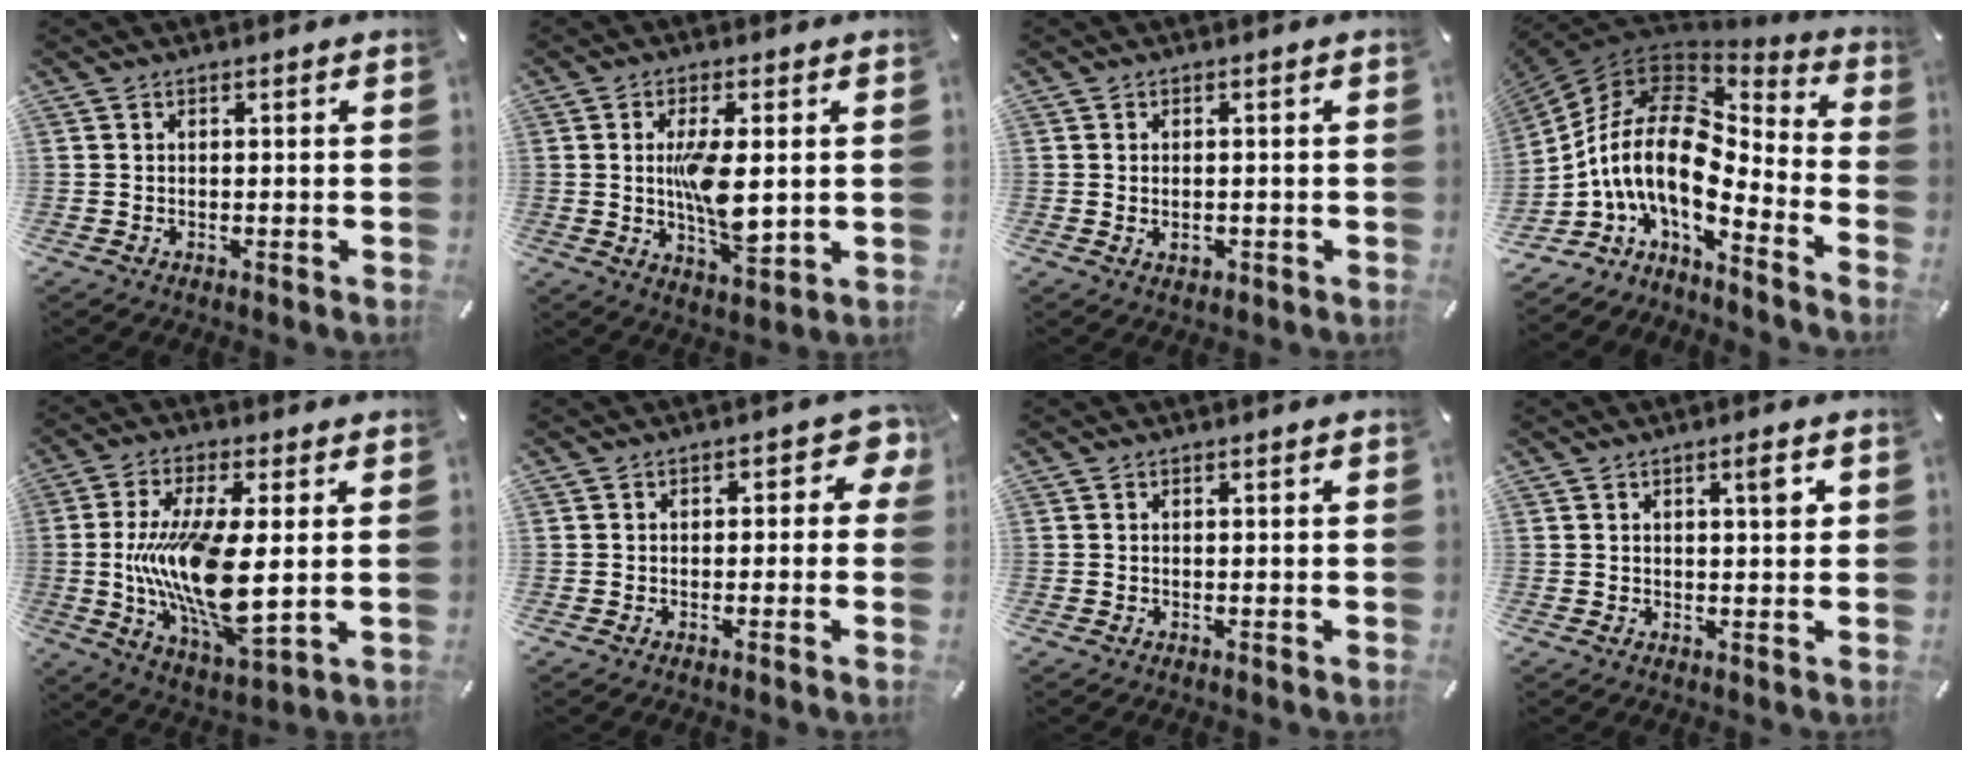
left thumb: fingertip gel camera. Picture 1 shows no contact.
{"total": 10.3, "force": [0.7, 4.3, 9.4], "torque": [-0.189, -0.018, 0.008]}
{"total": 1.9, "force": [-0.3, 1.2, 1.4], "torque": [-0.019, -0.003, -0.006]}
{"total": 18.1, "force": [-1.7, 9.6, 15.2], "torque": [-0.336, -0.020, -0.038]}
{"total": 17.8, "force": [0.8, 6.2, 16.7], "torque": [-0.353, -0.032, 0.010]}
{"total": 4.2, "force": [-0.2, 2.7, 3.2], "torque": [-0.045, 0.012, -0.010]}
{"total": 0.0}
{"total": 3.5, "force": [1.2, 1.1, 3.2], "torque": [-0.041, -0.003, 0.012]}